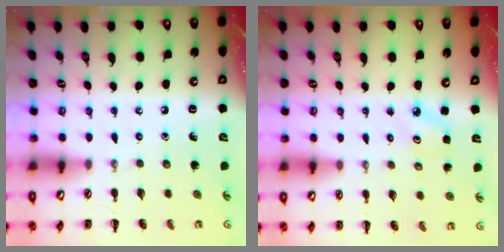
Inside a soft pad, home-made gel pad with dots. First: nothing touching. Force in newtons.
{"total": 3.5, "press": 3.4, "slide": 1.1}